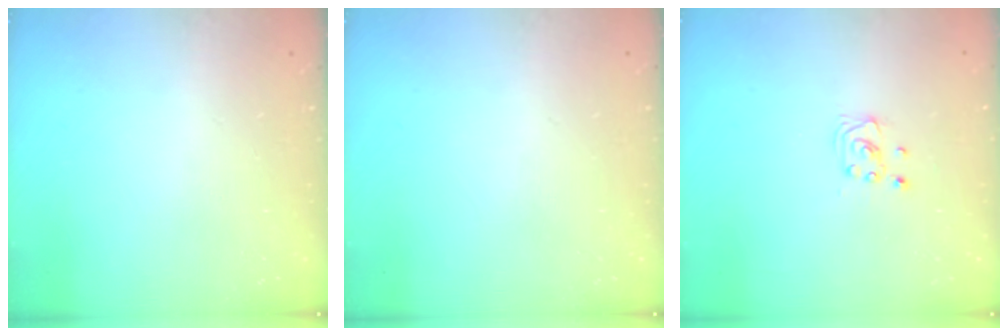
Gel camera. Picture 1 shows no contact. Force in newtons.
{"total": 0.0}
{"total": 2.2, "press": 2.2, "slide": 0.2}